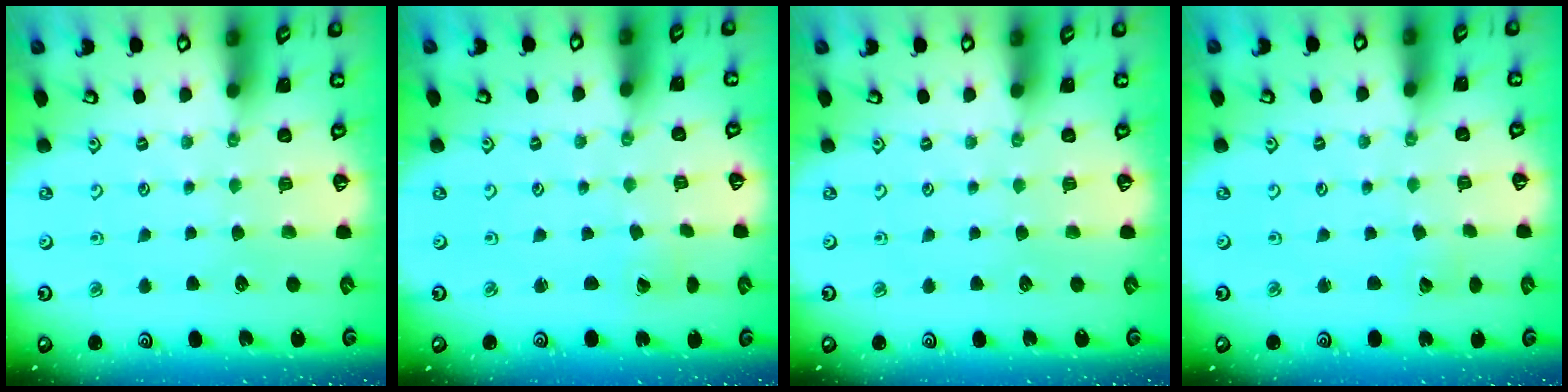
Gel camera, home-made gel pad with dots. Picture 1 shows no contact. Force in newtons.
{"total": 0.0}
{"total": 0.0}
{"total": 1.8, "press": 1.8, "slide": 0.1}